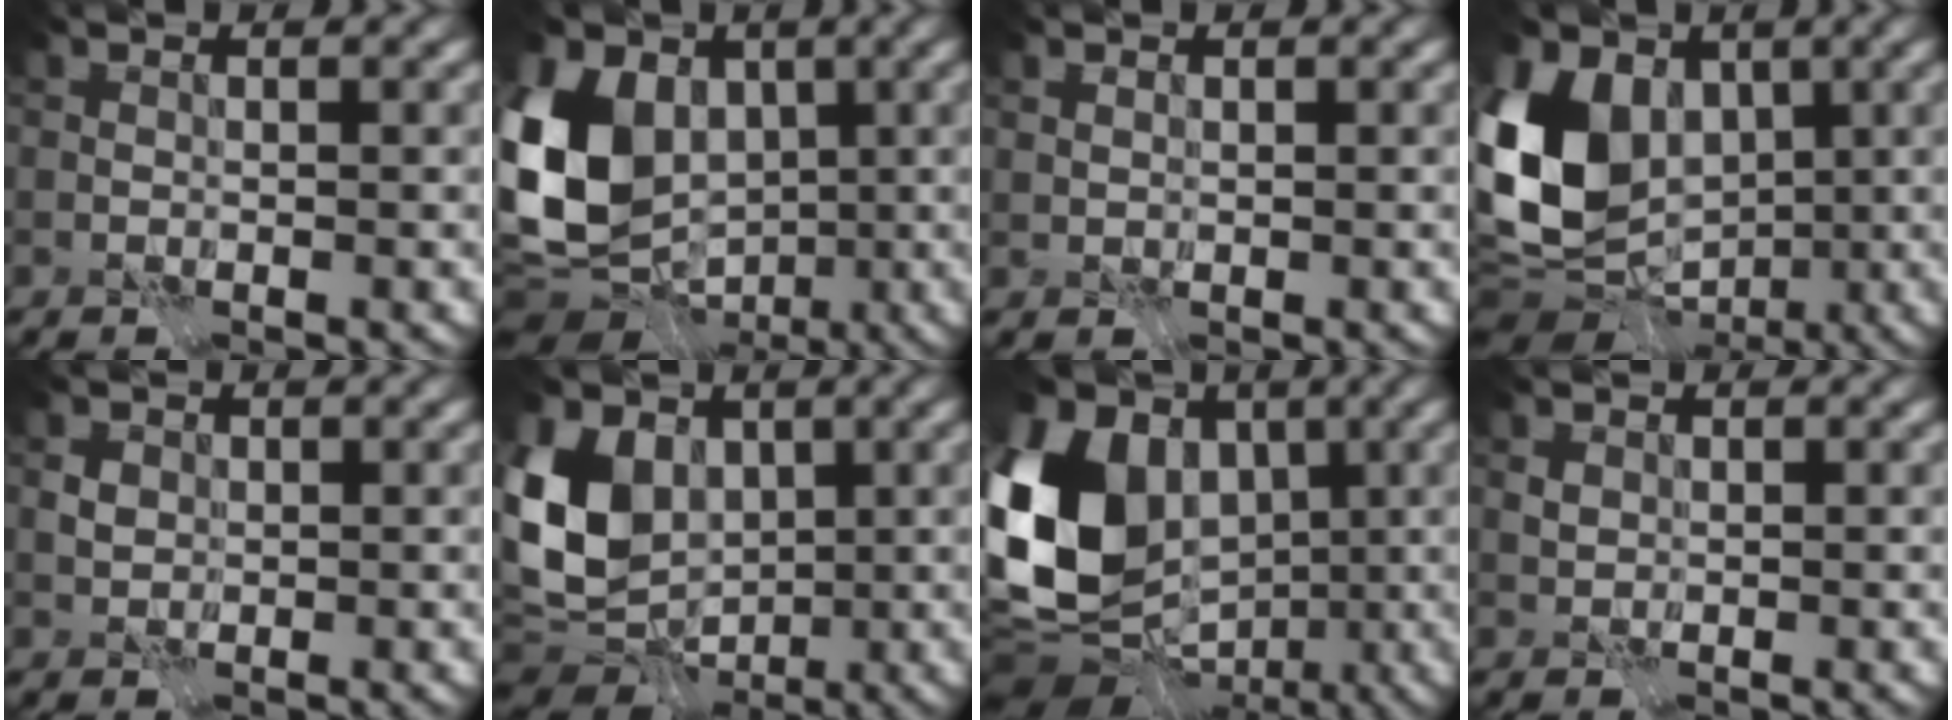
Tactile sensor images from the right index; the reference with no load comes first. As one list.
[{"total": 14.0, "force": [0.5, 11.1, 8.6], "torque": [-0.195, 0.002, 0.010]}, {"total": 0.8, "force": [0.4, 0.6, 0.3], "torque": [-0.007, 0.000, 0.010]}, {"total": 12.6, "force": [0.8, 9.7, 8.0], "torque": [-0.184, 0.003, 0.006]}, {"total": 1.5, "force": [0.2, 1.3, 0.6], "torque": [-0.012, 0.000, 0.002]}, {"total": 10.9, "force": [1.2, 8.3, 6.9], "torque": [-0.158, 0.002, 0.012]}, {"total": 16.4, "force": [0.6, 12.5, 10.6], "torque": [-0.235, 0.014, 0.000]}, {"total": 1.0, "force": [0.3, 0.9, 0.4], "torque": [-0.008, 0.000, 0.006]}]